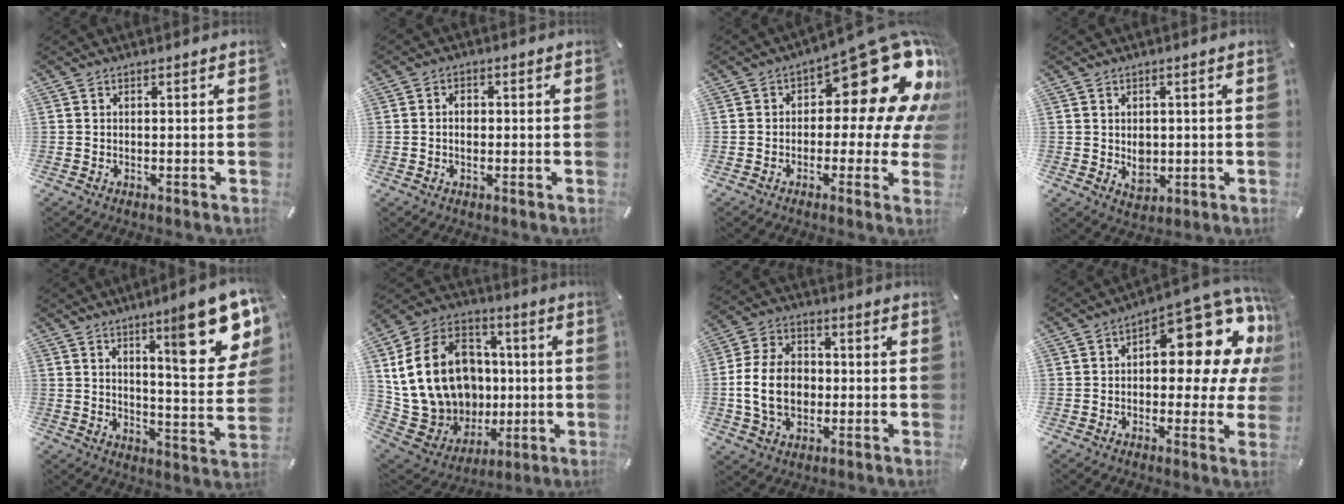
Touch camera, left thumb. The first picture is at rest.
{"total": 2.3, "force": [-0.2, 1.7, 1.6], "torque": [-0.035, 0.004, -0.004]}
{"total": 22.4, "force": [9.0, 10.2, 17.7], "torque": [-0.213, -0.071, 0.151]}
{"total": 4.2, "force": [0.2, 3.6, 2.2], "torque": [-0.012, -0.009, 0.002]}
{"total": 18.8, "force": [10.3, 4.9, 14.9], "torque": [-0.202, -0.064, 0.155]}
{"total": 22.9, "force": [2.2, 18.9, 12.7], "torque": [-0.248, -0.011, 0.070]}
{"total": 12.4, "force": [-1.2, 9.5, 7.9], "torque": [-0.179, 0.014, -0.020]}
{"total": 14.8, "force": [8.0, 6.4, 10.7], "torque": [-0.126, -0.088, 0.127]}